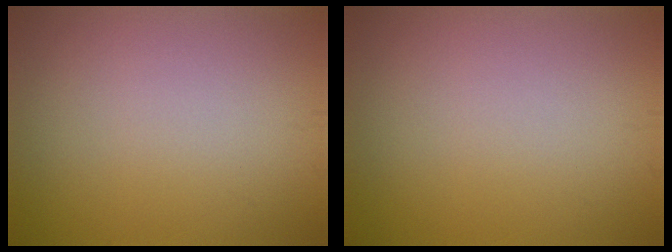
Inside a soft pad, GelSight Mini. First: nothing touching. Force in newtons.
{"total": 0.0}